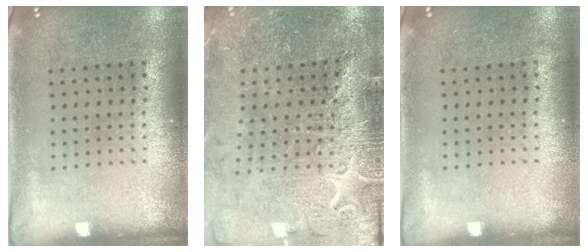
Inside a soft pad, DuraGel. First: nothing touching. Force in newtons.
{"total": 3.1, "press": 3.1, "slide": 0.4}
{"total": 0.0}